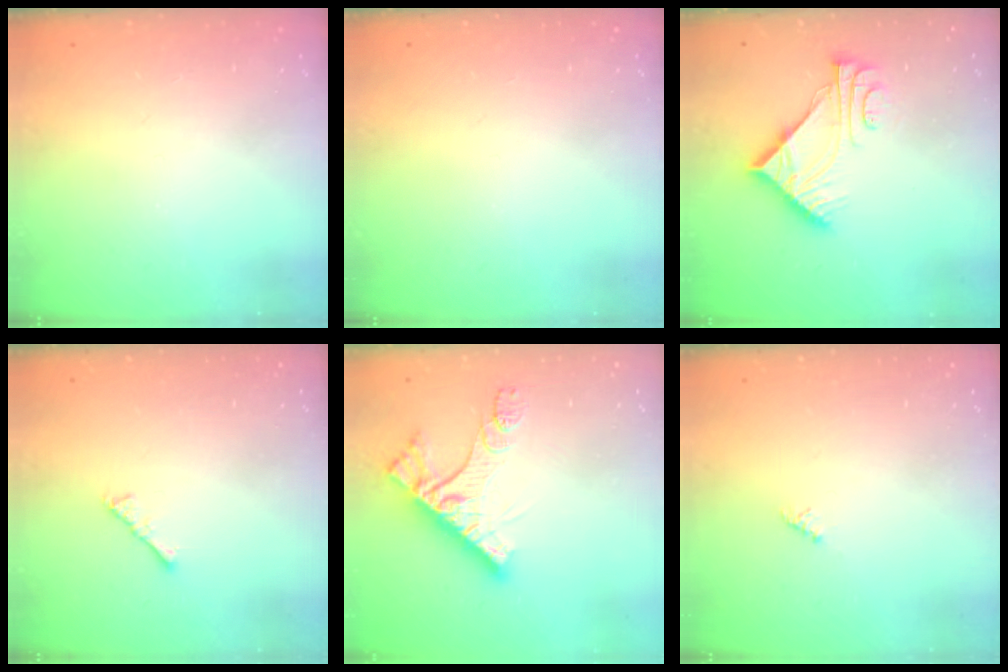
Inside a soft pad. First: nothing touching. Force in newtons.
{"total": 0.0}
{"total": 8.7, "press": 8.7, "slide": 0.1}
{"total": 2.1, "press": 2.1, "slide": 0.5}
{"total": 11.4, "press": 11.4, "slide": 0.3}
{"total": 1.1, "press": 1.1, "slide": 0.3}